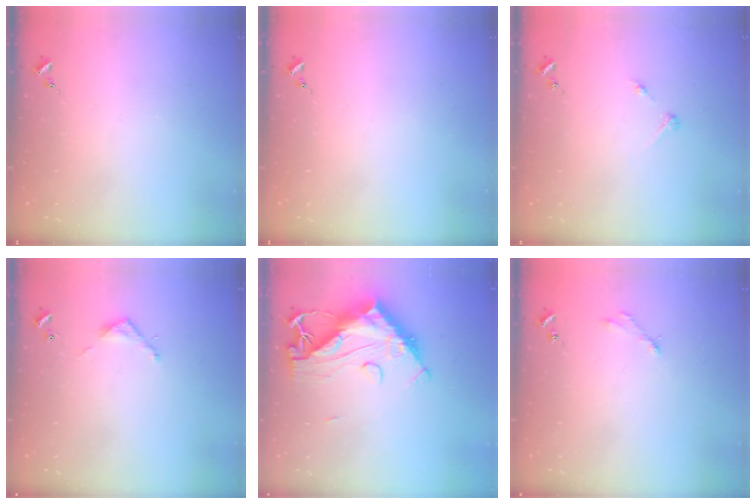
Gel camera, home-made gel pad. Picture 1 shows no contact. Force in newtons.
{"total": 0.0}
{"total": 2.8, "press": 2.8, "slide": 0.3}
{"total": 3.2, "press": 3.2, "slide": 0.2}
{"total": 17.4, "press": 17.3, "slide": 1.6}
{"total": 2.5, "press": 2.5, "slide": 0.3}